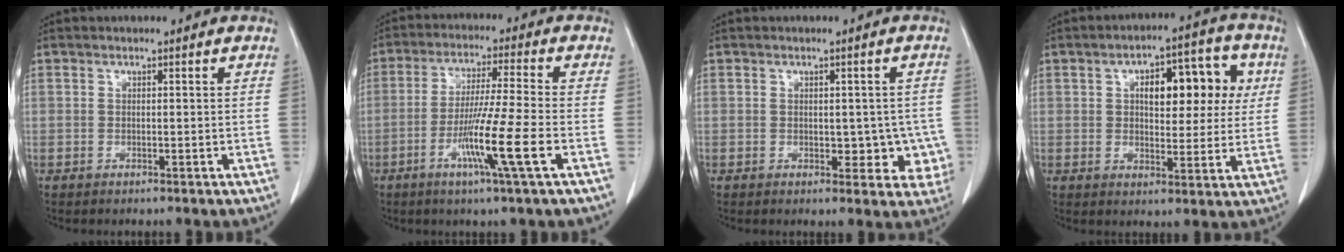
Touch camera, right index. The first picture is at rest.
{"total": 10.4, "force": [-3.9, -1.5, 9.5], "torque": [-0.179, -0.020, -0.076]}
{"total": 5.5, "force": [-0.6, 3.3, 4.4], "torque": [-0.029, 0.012, -0.001]}
{"total": 11.3, "force": [3.1, 5.2, 9.6], "torque": [-0.125, 0.032, 0.046]}